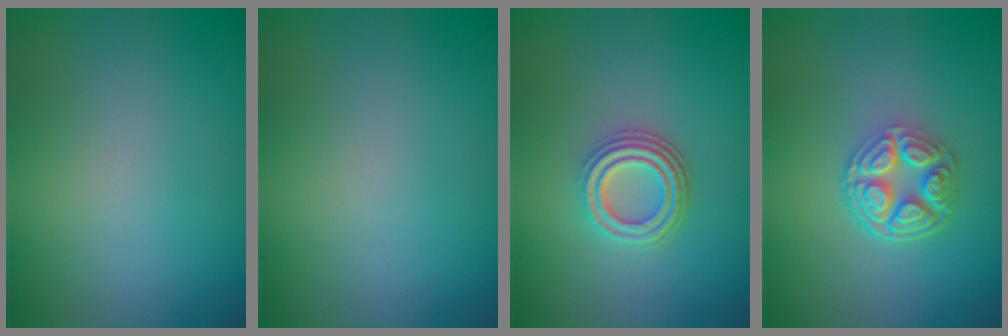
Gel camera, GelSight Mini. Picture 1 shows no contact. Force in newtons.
{"total": 0.0}
{"total": 3.9, "press": 3.1, "slide": 2.4}
{"total": 5.0, "press": 3.7, "slide": 3.4}